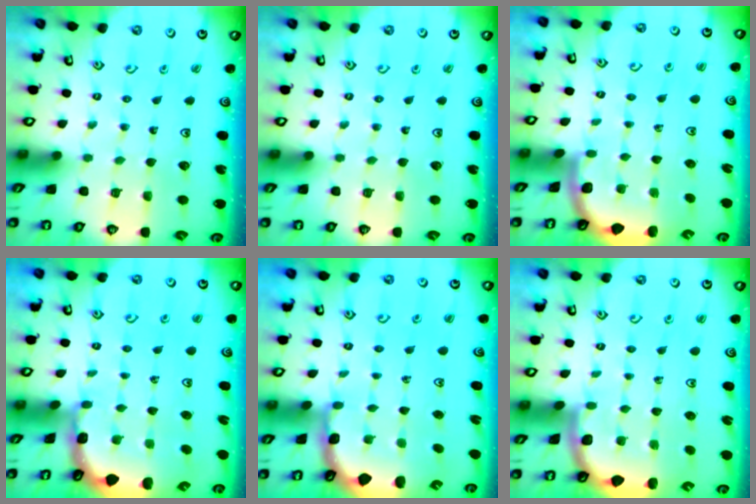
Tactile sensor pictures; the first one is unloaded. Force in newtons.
{"total": 0.0}
{"total": 2.2, "press": 2.2, "slide": 0.1}
{"total": 1.4, "press": 1.4, "slide": 0.0}
{"total": 1.8, "press": 1.7, "slide": 0.5}
{"total": 2.2, "press": 2.2, "slide": 0.1}